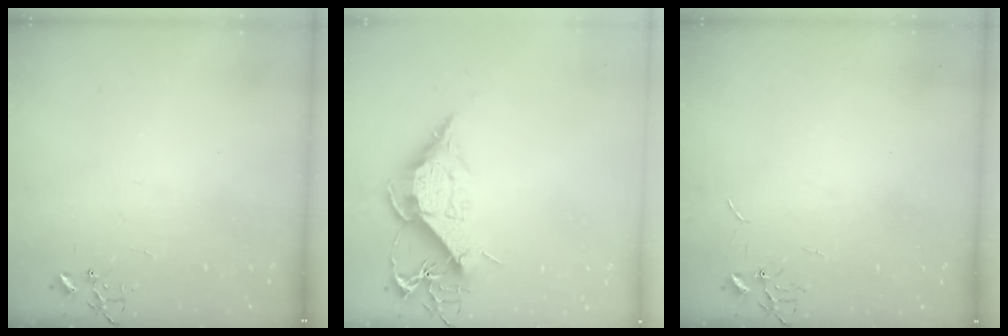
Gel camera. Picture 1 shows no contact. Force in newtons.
{"total": 11.8, "press": 11.7, "slide": 0.8}
{"total": 0.8, "press": 0.8, "slide": 0.2}